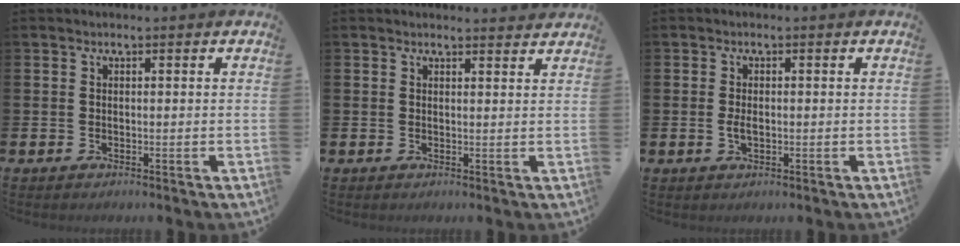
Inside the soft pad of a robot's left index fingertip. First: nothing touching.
{"total": 1.5, "force": [1.5, 0.2, 0.0], "torque": [0.007, -0.008, 0.025]}
{"total": 1.7, "force": [-0.1, 0.9, 1.4], "torque": [-0.028, 0.004, -0.004]}